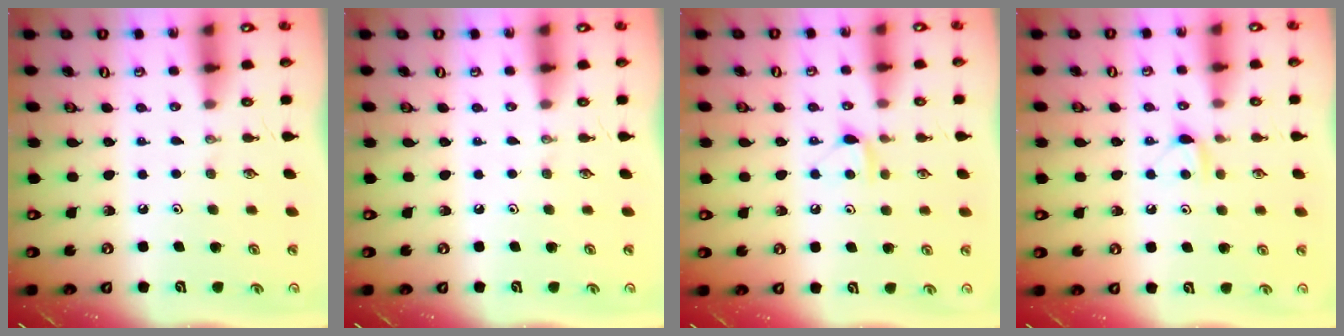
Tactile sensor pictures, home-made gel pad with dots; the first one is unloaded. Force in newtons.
{"total": 0.0}
{"total": 5.8, "press": 5.7, "slide": 0.9}
{"total": 4.3, "press": 4.3, "slide": 0.6}